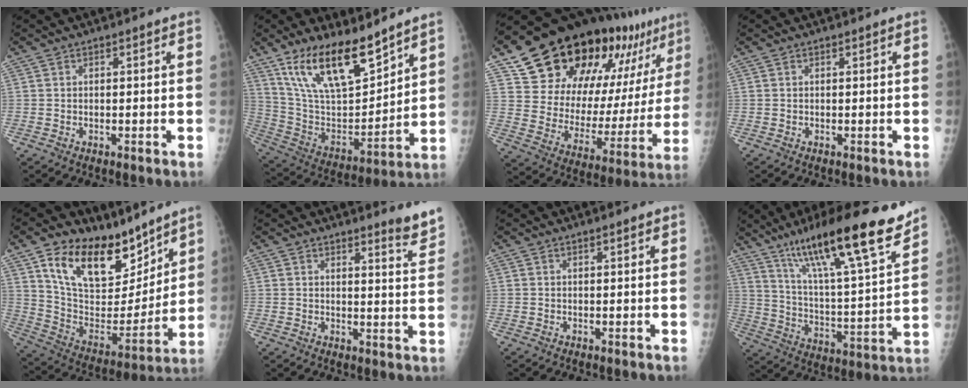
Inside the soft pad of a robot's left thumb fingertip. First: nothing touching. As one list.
[{"total": 19.1, "force": [13.5, 6.8, 11.6], "torque": [-0.171, -0.072, 0.260]}, {"total": 28.9, "force": [19.8, 12.4, 17.0], "torque": [-0.231, -0.058, 0.295]}, {"total": 0.0}, {"total": 20.9, "force": [13.7, 11.2, 11.2], "torque": [-0.142, -0.074, 0.245]}, {"total": 5.3, "force": [4.8, 0.2, 2.1], "torque": [-0.019, -0.050, 0.051]}, {"total": 1.0, "force": [0.8, 0.2, 0.6], "torque": [-0.006, -0.001, 0.010]}, {"total": 24.1, "force": [16.7, 3.4, 17.0], "torque": [-0.261, -0.064, 0.281]}]